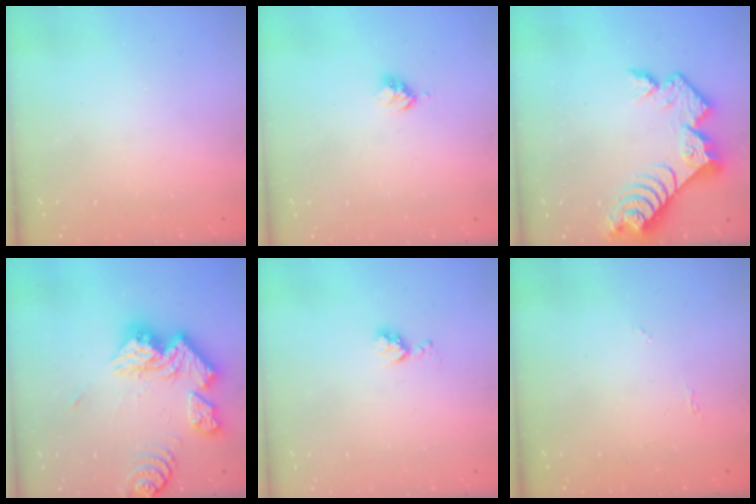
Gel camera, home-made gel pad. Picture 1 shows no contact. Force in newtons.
{"total": 3.0, "press": 2.9, "slide": 0.4}
{"total": 11.4, "press": 11.4, "slide": 0.8}
{"total": 16.8, "press": 16.7, "slide": 1.7}
{"total": 4.3, "press": 4.3, "slide": 0.7}
{"total": 4.1, "press": 4.1, "slide": 0.5}